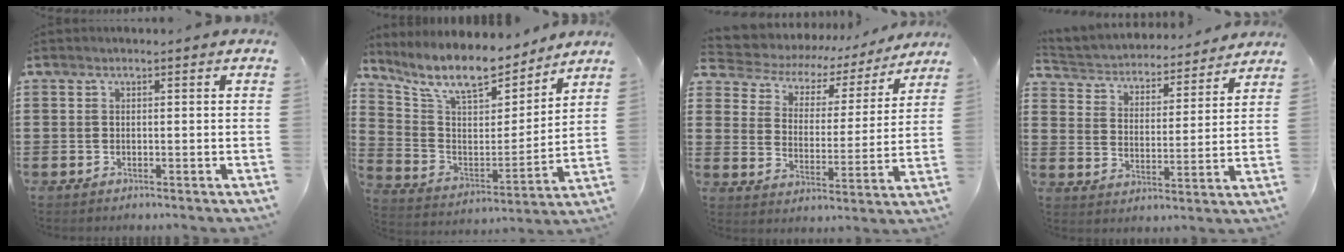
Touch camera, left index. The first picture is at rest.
{"total": 11.1, "force": [9.4, 2.6, 5.4], "torque": [-0.136, -0.056, 0.163]}
{"total": 3.7, "force": [2.8, 2.3, 1.0], "torque": [-0.043, -0.020, 0.039]}
{"total": 3.5, "force": [3.4, 0.6, -0.1], "torque": [-0.021, -0.031, 0.051]}